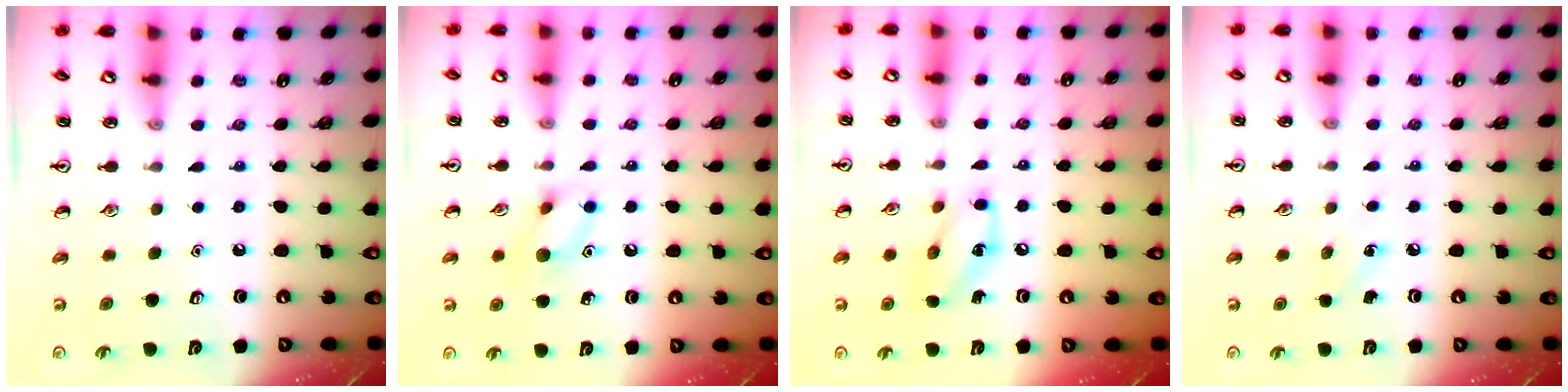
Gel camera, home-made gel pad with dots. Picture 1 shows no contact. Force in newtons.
{"total": 8.9, "press": 8.9, "slide": 0.6}
{"total": 9.5, "press": 9.4, "slide": 1.1}
{"total": 4.3, "press": 4.1, "slide": 1.4}